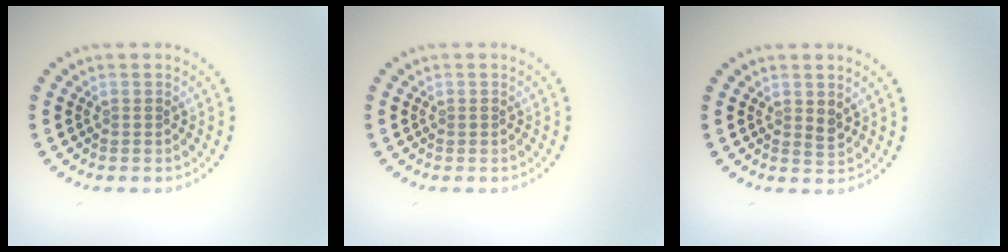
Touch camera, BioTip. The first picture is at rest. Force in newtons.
{"total": 0.0}
{"total": 1.0, "press": 1.0, "slide": 0.3}